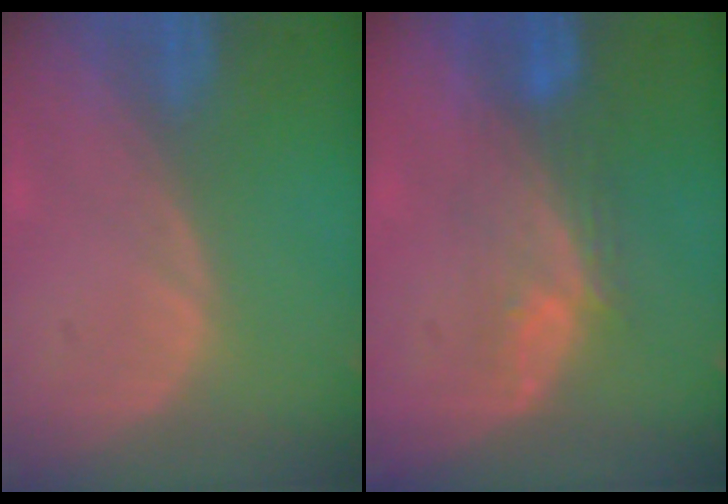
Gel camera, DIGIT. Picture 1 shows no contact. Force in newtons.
{"total": 4.9, "press": 4.7, "slide": 1.6}